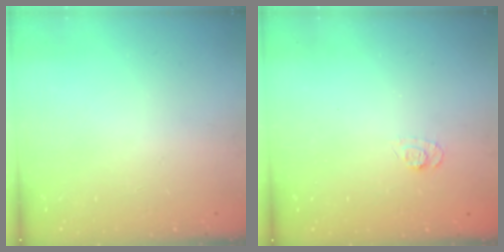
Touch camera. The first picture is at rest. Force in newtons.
{"total": 5.2, "press": 5.1, "slide": 1.2}